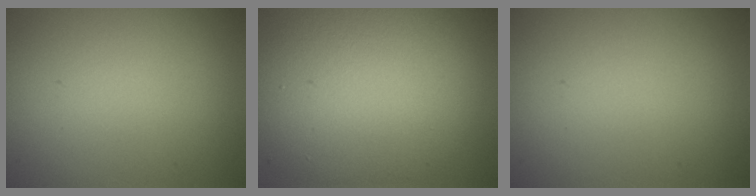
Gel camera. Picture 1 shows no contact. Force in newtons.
{"total": 11.0, "press": 11.0, "slide": 0.4}
{"total": 0.0}